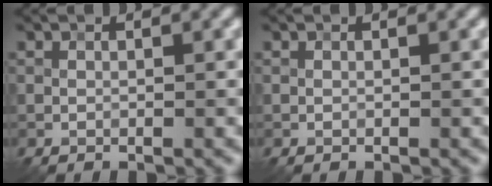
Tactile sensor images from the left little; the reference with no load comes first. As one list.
[{"total": 0.0}]